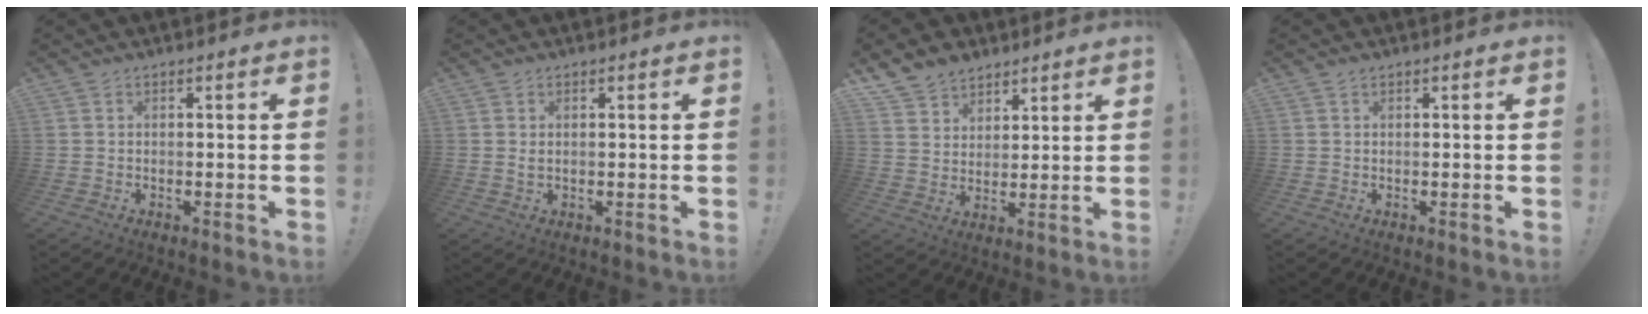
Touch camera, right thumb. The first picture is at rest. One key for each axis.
{"total": 1.0, "fx": 0.3, "fy": 0.4, "fz": 0.9, "tx": -0.017, "ty": 0.001, "tz": 0.005}
{"total": 8.9, "fx": 6.7, "fy": 5.6, "fz": 1.7, "tx": -0.038, "ty": -0.044, "tz": 0.135}
{"total": 0.0}